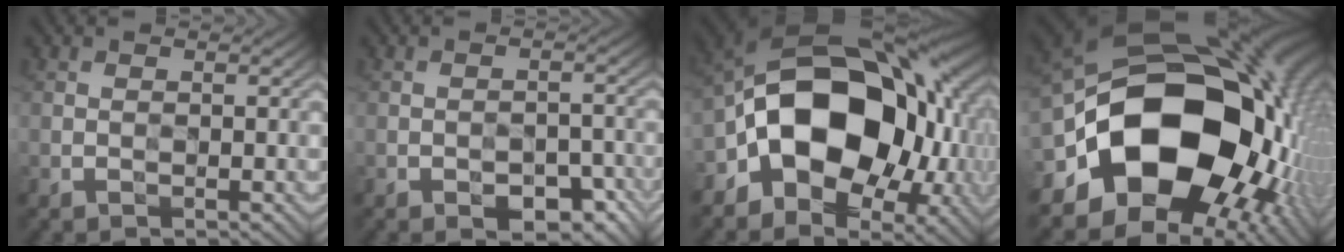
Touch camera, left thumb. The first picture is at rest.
{"total": 6.1, "force": [-3.7, 2.9, 3.8], "torque": [-0.054, 0.007, -0.043]}
{"total": 17.1, "force": [-3.0, 11.8, 11.9], "torque": [-0.162, -0.005, -0.058]}
{"total": 22.3, "force": [-4.3, 16.1, 14.8], "torque": [-0.307, -0.036, -0.051]}